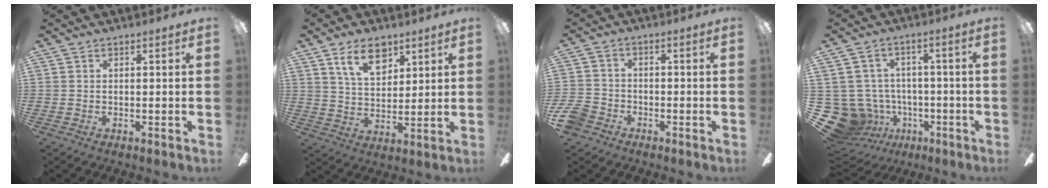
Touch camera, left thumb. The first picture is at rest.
{"total": 10.3, "force": [6.5, 5.6, 5.8], "torque": [-0.091, -0.017, 0.114]}
{"total": 6.0, "force": [-3.6, 4.3, 2.2], "torque": [-0.063, 0.018, -0.073]}
{"total": 12.0, "force": [-3.9, 10.9, 3.5], "torque": [-0.119, 0.016, -0.051]}